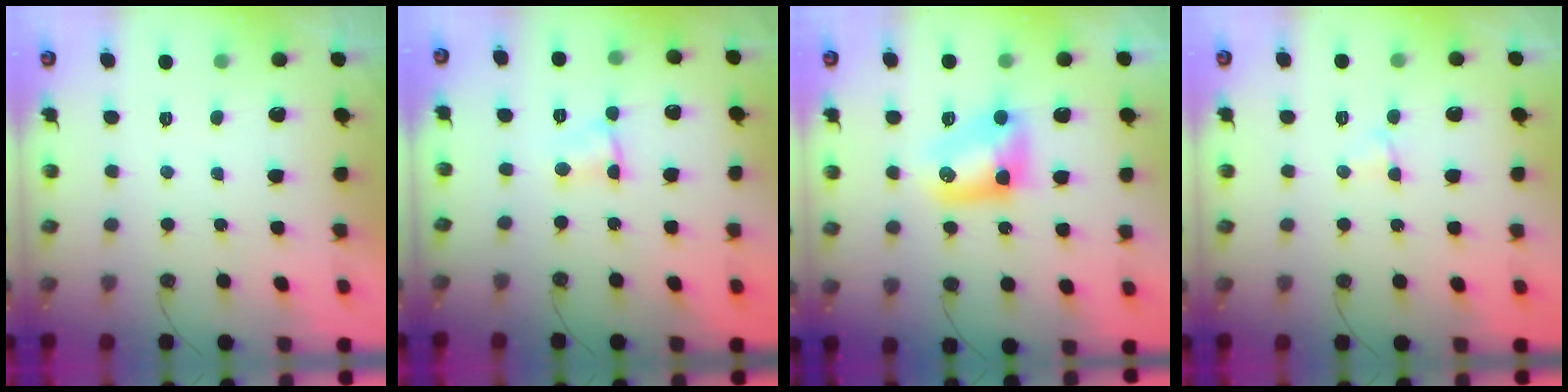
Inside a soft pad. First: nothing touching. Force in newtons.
{"total": 2.9, "press": 2.8, "slide": 0.3}
{"total": 8.7, "press": 8.7, "slide": 0.1}
{"total": 2.9, "press": 2.8, "slide": 0.6}